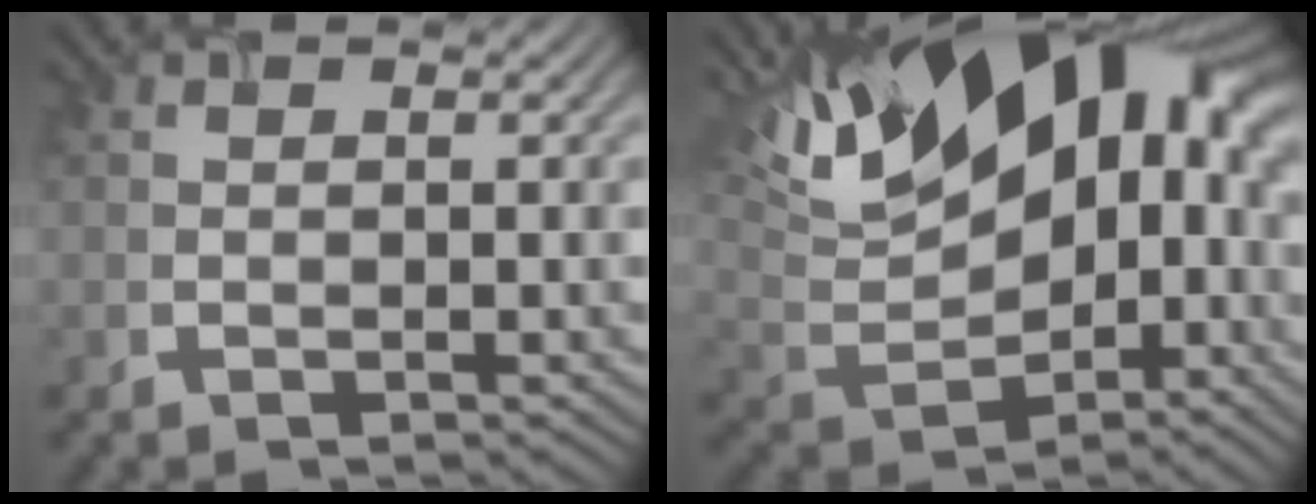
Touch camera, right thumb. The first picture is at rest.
{"total": 19.2, "force": [6.2, 10.6, 14.7], "torque": [-0.247, 0.024, 0.109]}